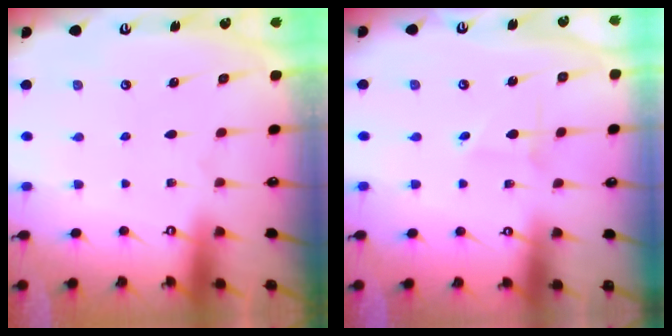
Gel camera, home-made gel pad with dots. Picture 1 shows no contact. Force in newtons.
{"total": 1.5, "press": 1.5, "slide": 0.2}